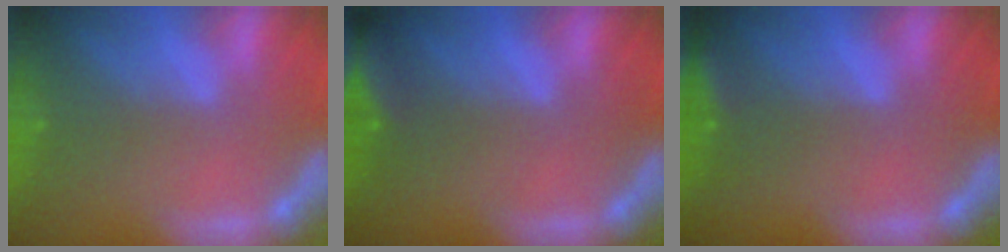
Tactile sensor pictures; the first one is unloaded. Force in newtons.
{"total": 6.0}
{"total": 2.9}